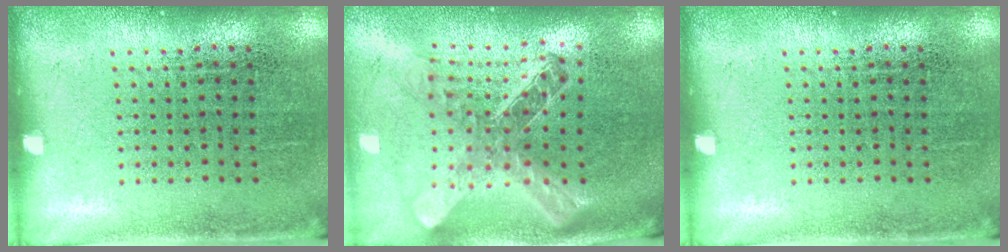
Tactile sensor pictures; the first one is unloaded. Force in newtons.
{"total": 2.6, "press": 2.0, "slide": 1.7}
{"total": 0.0}